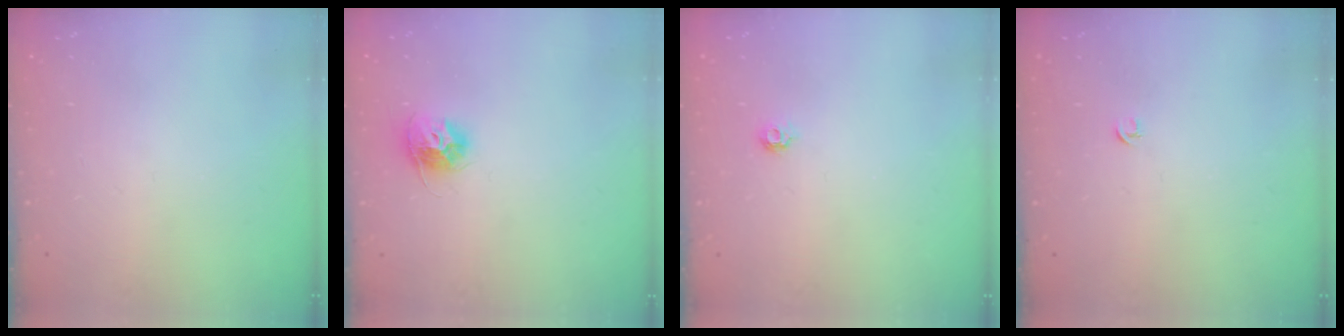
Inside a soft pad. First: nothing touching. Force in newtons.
{"total": 10.3, "press": 10.3, "slide": 0.8}
{"total": 4.6, "press": 4.6, "slide": 0.7}
{"total": 2.7, "press": 2.6, "slide": 0.6}